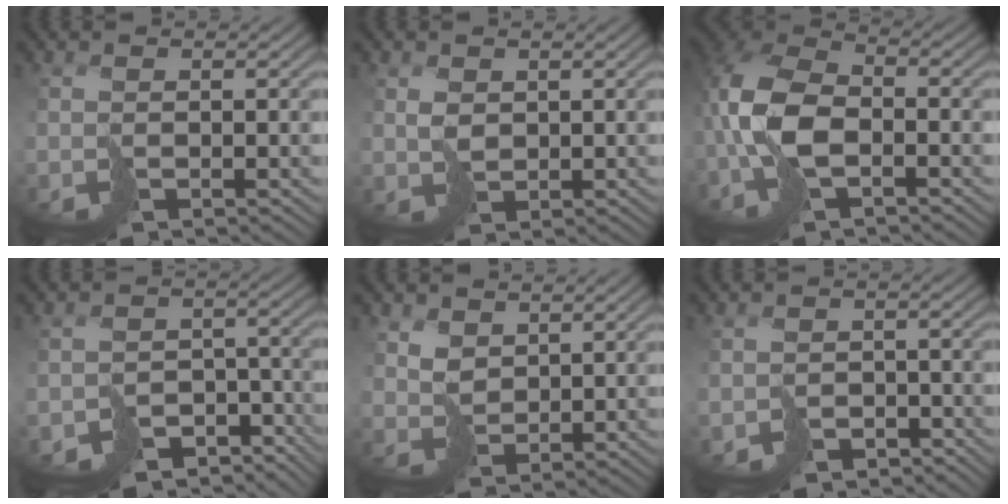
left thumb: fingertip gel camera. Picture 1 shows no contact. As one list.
[{"total": 2.0, "force": [0.7, 1.5, 1.1], "torque": [-0.030, -0.001, 0.016]}, {"total": 10.7, "force": [-2.7, 6.0, 8.4], "torque": [-0.213, 0.002, -0.068]}, {"total": 8.1, "force": [-6.3, 4.4, 2.7], "torque": [-0.048, -0.018, -0.095]}, {"total": 3.5, "force": [2.0, 2.2, 1.7], "torque": [-0.048, 0.000, 0.040]}, {"total": 3.2, "force": [-2.6, 1.8, 0.7], "torque": [-0.006, -0.005, -0.050]}]